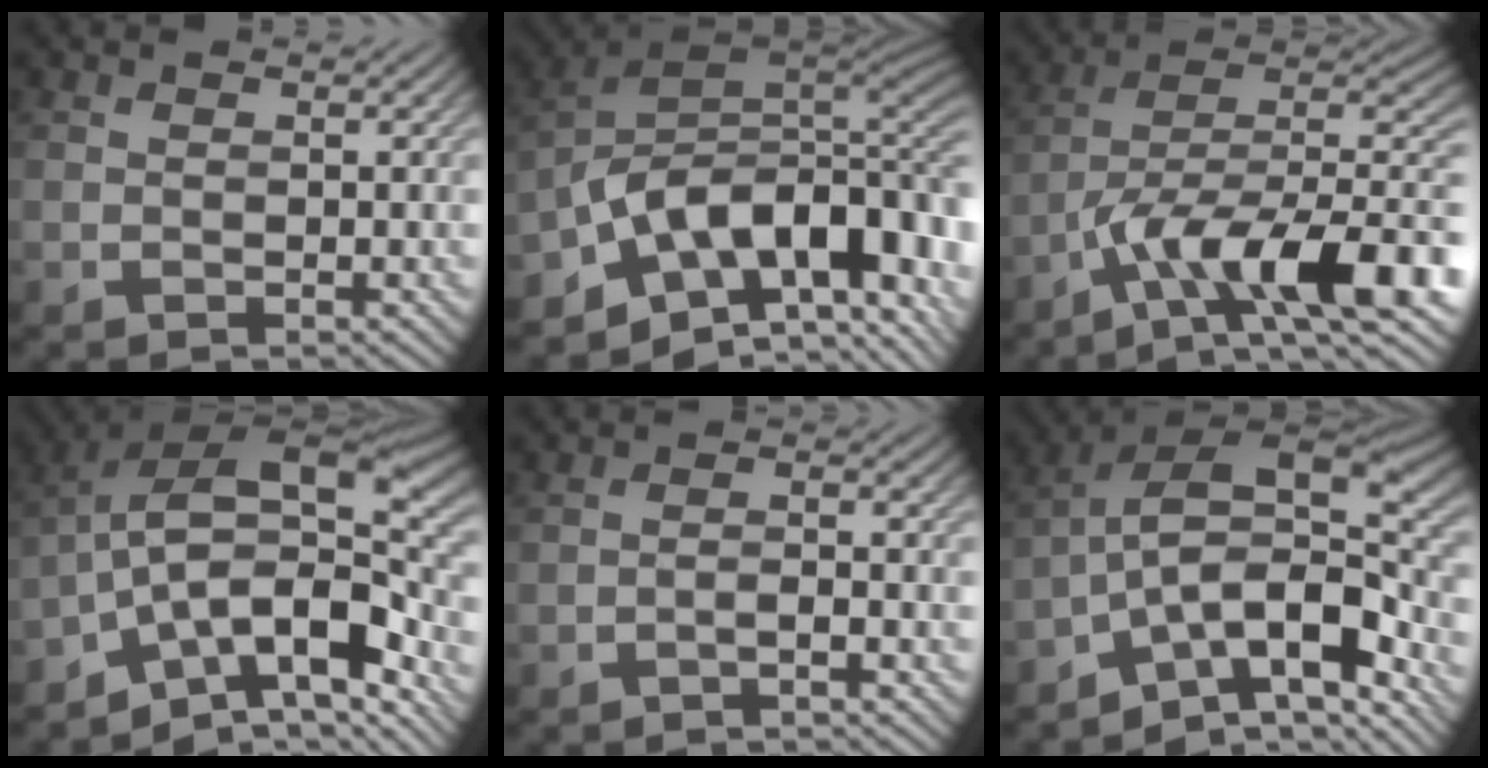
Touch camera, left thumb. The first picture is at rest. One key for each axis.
{"total": 14.0, "fx": -5.2, "fy": 7.3, "fz": 10.8, "tx": -0.198, "ty": 0.000, "tz": -0.094}
{"total": 14.4, "fx": -6.8, "fy": 5.5, "fz": 11.5, "tx": -0.178, "ty": -0.007, "tz": -0.128}
{"total": 14.8, "fx": -4.9, "fy": 7.3, "fz": 11.9, "tx": -0.215, "ty": 0.017, "tz": -0.088}
{"total": 2.0, "fx": -1.4, "fy": 0.3, "fz": 1.4, "tx": -0.024, "ty": 0.008, "tz": -0.033}
{"total": 13.9, "fx": -5.7, "fy": 6.6, "fz": 10.9, "tx": -0.194, "ty": 0.019, "tz": -0.109}